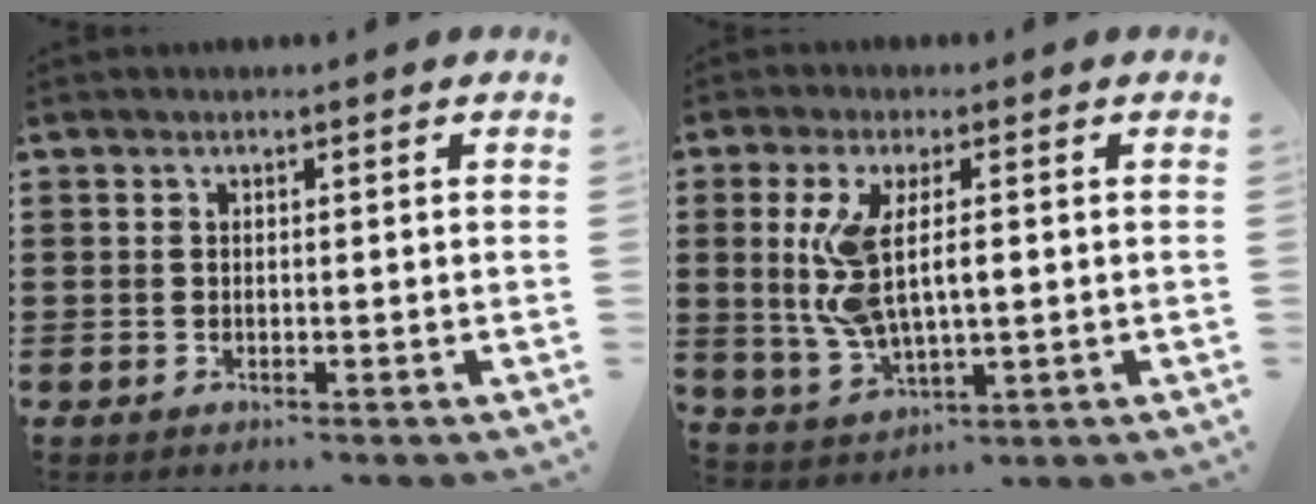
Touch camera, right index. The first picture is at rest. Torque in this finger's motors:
{"motor_torque": [1.14, 0.48, 0.46, 0.21]}